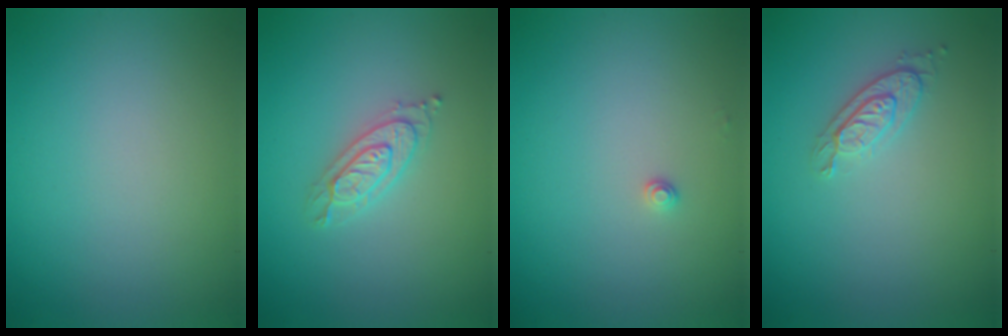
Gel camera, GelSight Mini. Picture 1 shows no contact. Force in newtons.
{"total": 2.6, "press": 2.6, "slide": 0.5}
{"total": 0.8, "press": 0.8, "slide": 0.0}
{"total": 2.1, "press": 1.9, "slide": 0.8}